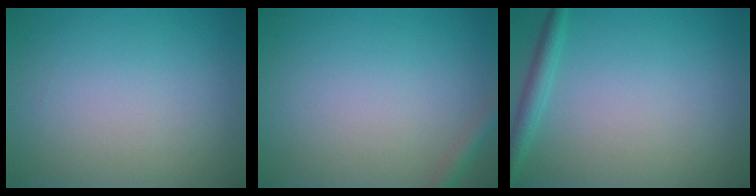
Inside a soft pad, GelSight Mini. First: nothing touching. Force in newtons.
{"total": 1.4, "press": 1.3, "slide": 0.1}
{"total": 1.8, "press": 1.8, "slide": 0.1}